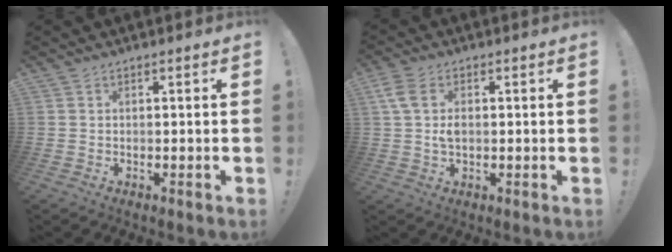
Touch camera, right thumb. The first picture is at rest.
{"total": 5.7, "force": [0.8, 3.5, 4.4], "torque": [-0.090, 0.004, 0.013]}